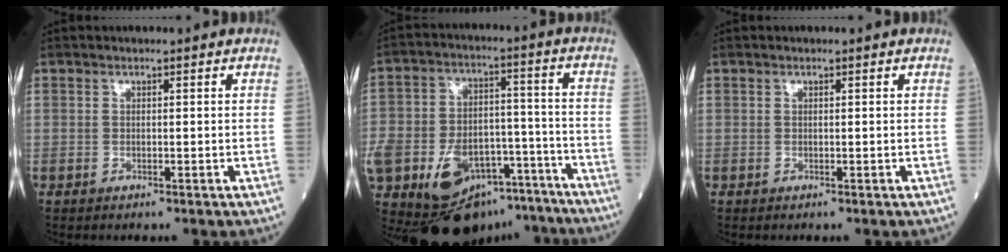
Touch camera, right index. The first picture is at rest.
{"total": 23.0, "force": [-14.0, 13.6, 12.2], "torque": [-0.283, 0.027, -0.206]}
{"total": 0.0}